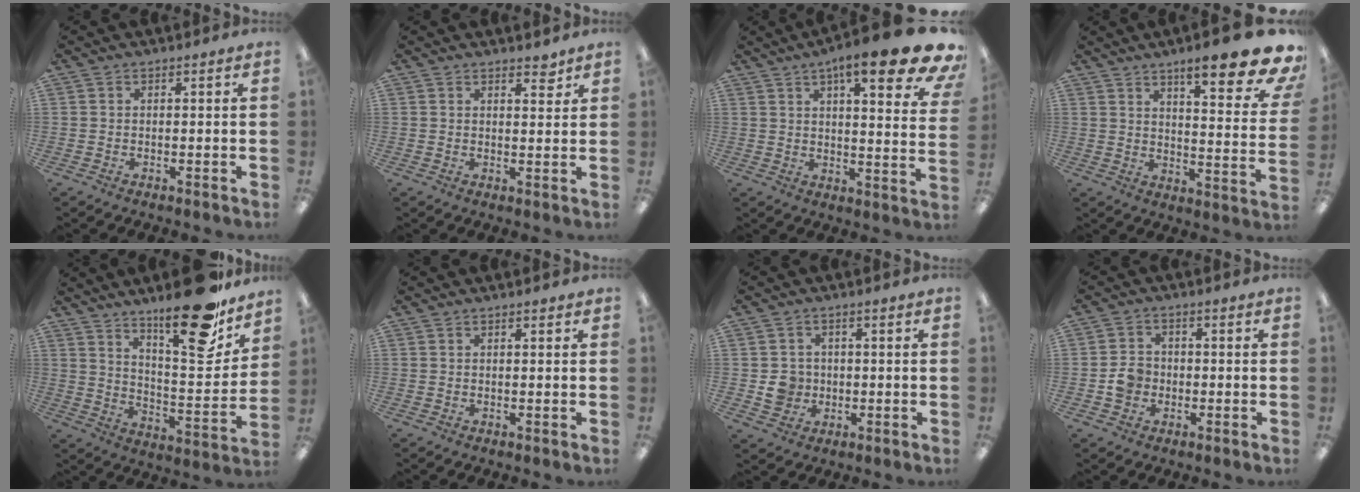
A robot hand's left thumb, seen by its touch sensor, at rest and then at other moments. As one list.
[{"total": 3.0, "force": [2.5, 1.1, 1.1], "torque": [-0.002, -0.017, 0.042]}, {"total": 16.4, "force": [10.0, 3.8, 12.4], "torque": [-0.167, -0.060, 0.149]}, {"total": 15.7, "force": [11.0, 3.4, 10.7], "torque": [-0.143, -0.080, 0.172]}, {"total": 21.4, "force": [16.4, 5.6, 12.5], "torque": [-0.185, -0.117, 0.267]}, {"total": 0.7, "force": [0.5, 0.1, 0.4], "torque": [-0.002, -0.003, 0.007]}, {"total": 4.8, "force": [-0.3, 4.7, 1.3], "torque": [-0.014, 0.006, -0.004]}, {"total": 4.7, "force": [-1.1, 4.0, 2.1], "torque": [-0.037, 0.010, -0.019]}]